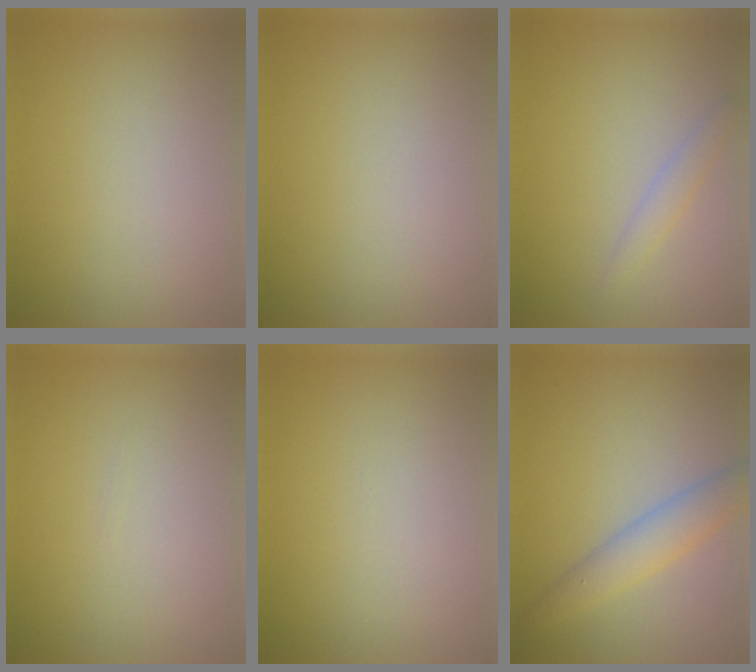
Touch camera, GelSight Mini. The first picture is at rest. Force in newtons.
{"total": 0.0}
{"total": 1.5, "press": 1.5, "slide": 0.2}
{"total": 0.0}
{"total": 0.0}
{"total": 3.4, "press": 3.4, "slide": 0.1}